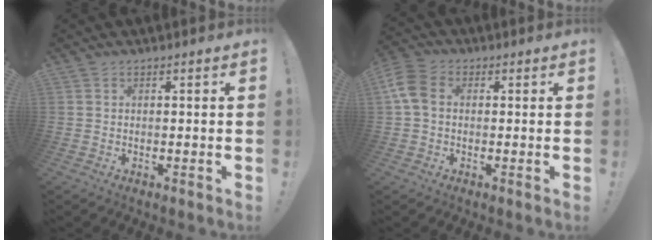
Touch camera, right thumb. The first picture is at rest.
{"total": 8.3, "force": [1.2, 5.9, 5.7], "torque": [-0.123, 0.010, 0.030]}